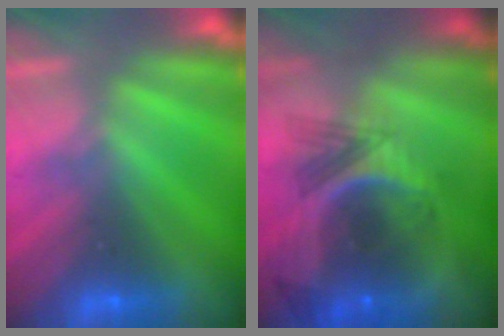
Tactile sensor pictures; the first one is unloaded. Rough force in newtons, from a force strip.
{"total": 8.2}